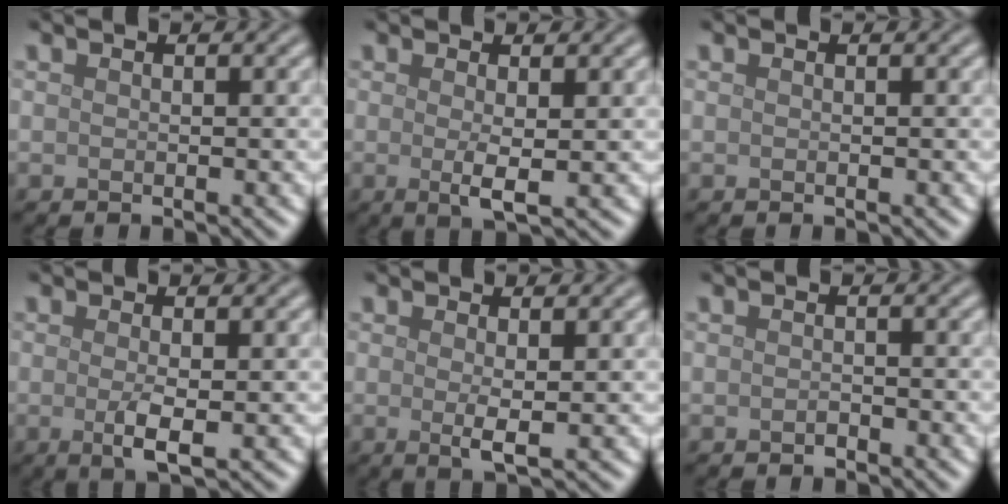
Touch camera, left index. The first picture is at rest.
{"total": 2.2, "force": [0.1, 0.3, 2.2], "torque": [-0.040, -0.007, 0.003]}
{"total": 0.0}
{"total": 2.5, "force": [-0.3, 0.5, 2.5], "torque": [-0.048, -0.007, -0.003]}
{"total": 1.9, "force": [0.2, 0.3, 1.8], "torque": [-0.034, -0.008, 0.005]}
{"total": 0.6, "force": [-0.4, 0.3, 0.3], "torque": [-0.006, -0.001, -0.006]}